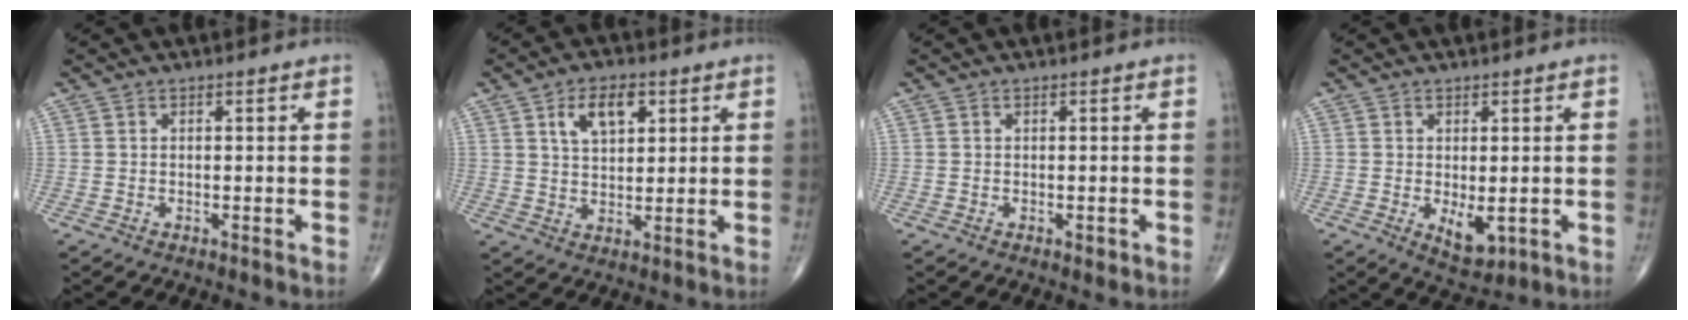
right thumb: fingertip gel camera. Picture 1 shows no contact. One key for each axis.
{"total": 7.7, "fx": 3.3, "fy": 4.2, "fz": 5.5, "tx": -0.077, "ty": -0.009, "tz": 0.057}
{"total": 0.9, "fx": -0.2, "fy": 0.6, "fz": 0.6, "tx": -0.005, "ty": -0.001, "tz": -0.003}
{"total": 4.7, "fx": -0.7, "fy": 2.4, "fz": 4.0, "tx": -0.048, "ty": -0.011, "tz": 0.002}